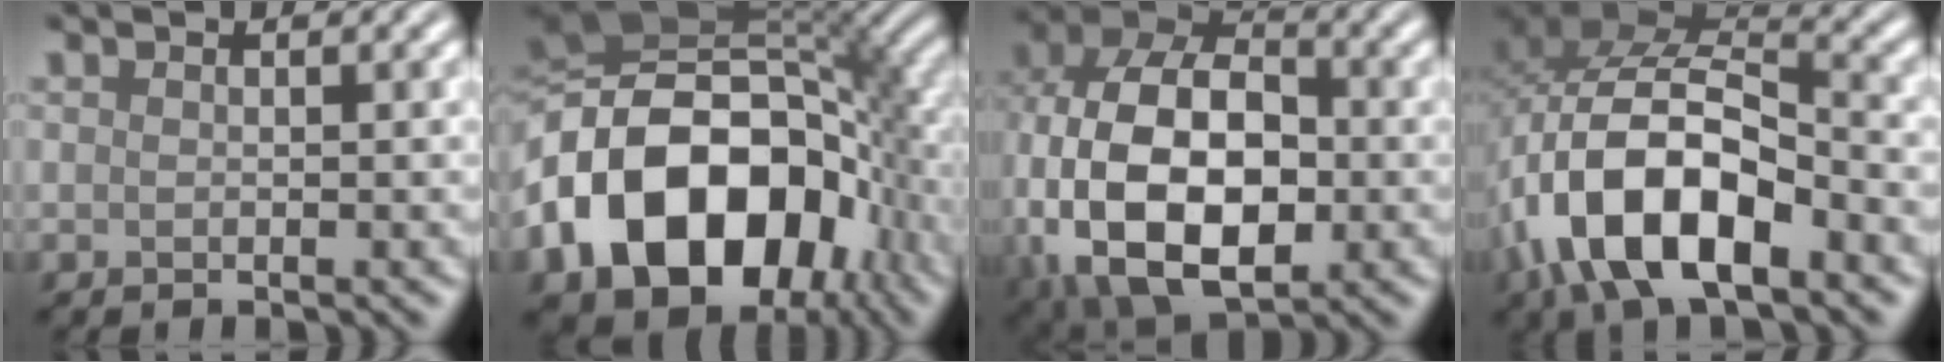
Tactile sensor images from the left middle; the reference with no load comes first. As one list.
[{"total": 18.3, "force": [-4.8, 12.7, 12.3], "torque": [-0.236, -0.002, -0.095]}, {"total": 16.8, "force": [-2.7, 10.9, 12.4], "torque": [-0.248, -0.017, -0.042]}, {"total": 12.6, "force": [-5.0, 6.4, 9.6], "torque": [-0.183, 0.005, -0.095]}]